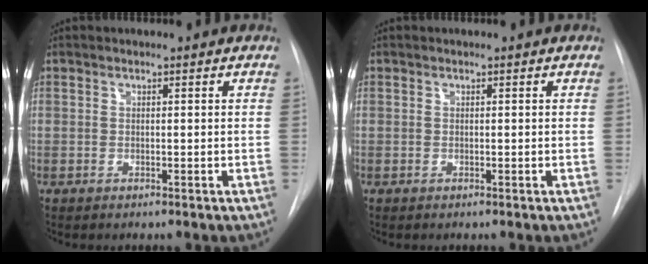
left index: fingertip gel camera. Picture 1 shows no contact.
{"total": 0.0}